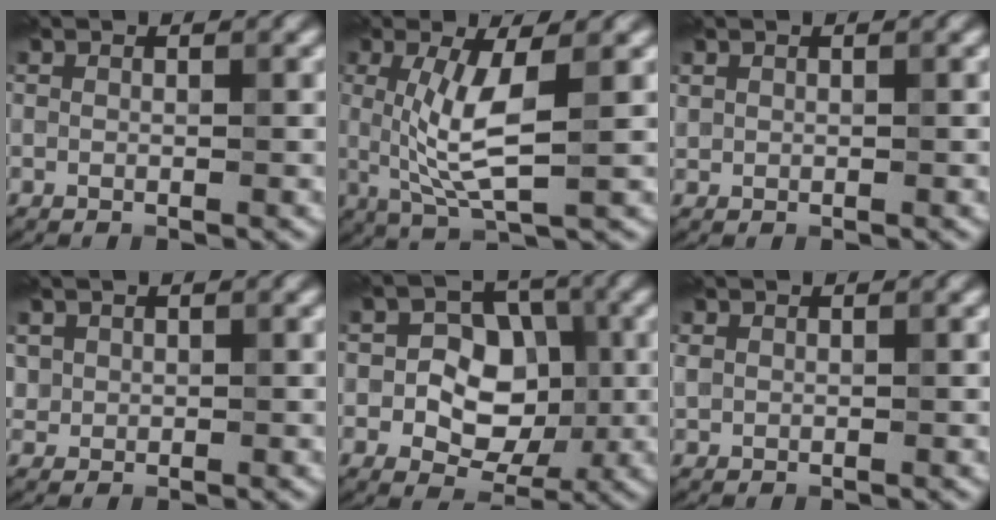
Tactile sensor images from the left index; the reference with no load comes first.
{"total": 5.1, "force": [0.5, 1.1, 5.0], "torque": [-0.106, -0.007, 0.013]}
{"total": 0.6, "force": [0.5, 0.4, -0.1], "torque": [0.003, 0.000, 0.010]}
{"total": 1.1, "force": [0.5, 1.0, -0.2], "torque": [0.008, -0.004, 0.012]}
{"total": 6.1, "force": [-0.7, 4.7, 3.8], "torque": [-0.033, 0.005, -0.028]}
{"total": 0.7, "force": [0.3, 0.7, 0.1], "torque": [0.000, 0.001, 0.005]}